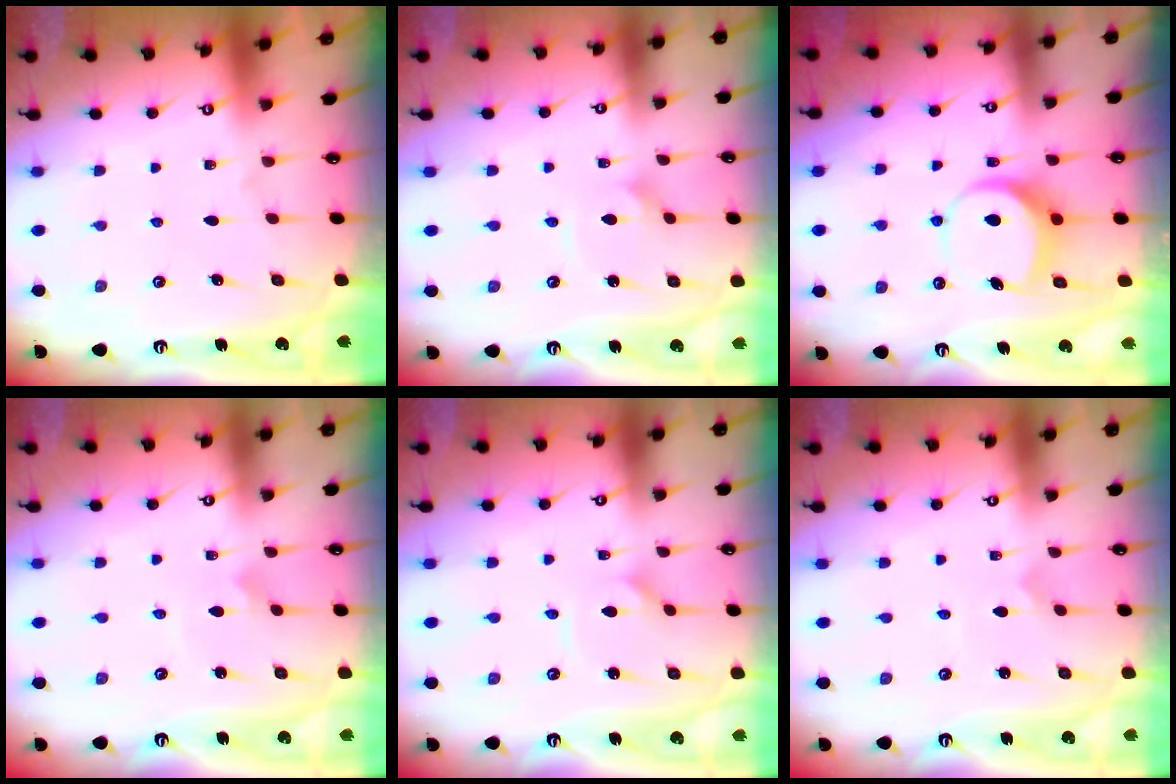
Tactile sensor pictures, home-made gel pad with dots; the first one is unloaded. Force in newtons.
{"total": 2.0, "press": 2.0, "slide": 0.1}
{"total": 7.4, "press": 7.4, "slide": 0.5}
{"total": 2.4, "press": 2.4, "slide": 0.1}
{"total": 2.3, "press": 2.3, "slide": 0.1}
{"total": 0.0}